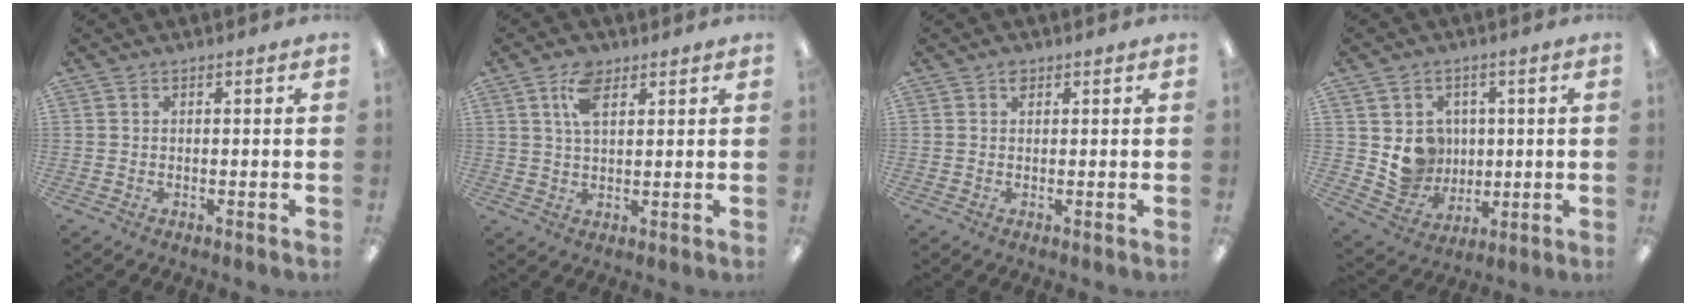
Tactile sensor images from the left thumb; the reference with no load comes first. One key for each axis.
{"total": 6.8, "fx": 3.6, "fy": 3.5, "fz": 4.6, "tx": -0.094, "ty": 0.005, "tz": 0.064}
{"total": 1.4, "fx": 0.8, "fy": 0.8, "fz": 0.8, "tx": -0.010, "ty": -0.002, "tz": 0.012}
{"total": 8.4, "fx": 2.0, "fy": 8.0, "fz": 1.7, "tx": -0.022, "ty": -0.013, "tz": 0.049}